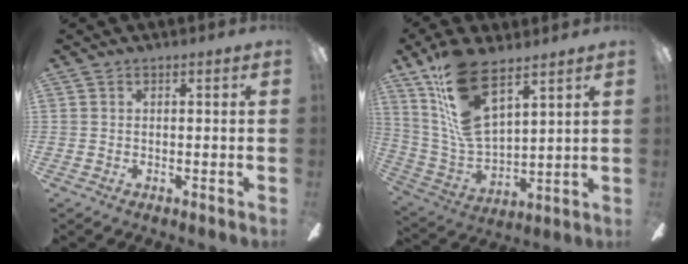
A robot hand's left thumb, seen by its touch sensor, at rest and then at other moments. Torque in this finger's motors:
{"motor_torque": [0.26, 0.12, 0.09, 0.13, 0.41]}